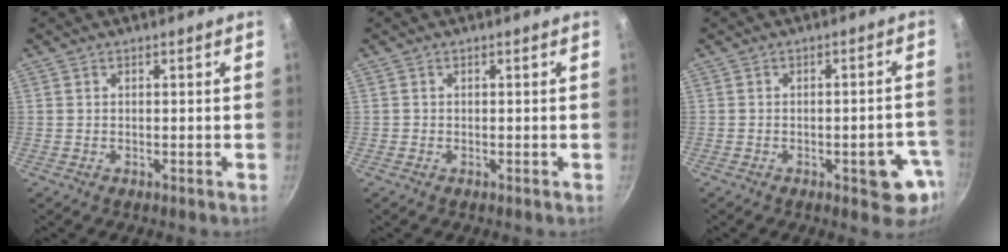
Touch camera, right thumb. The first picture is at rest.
{"total": 0.0}
{"total": 8.0, "force": [-3.2, 3.3, 6.5], "torque": [-0.041, 0.019, -0.037]}